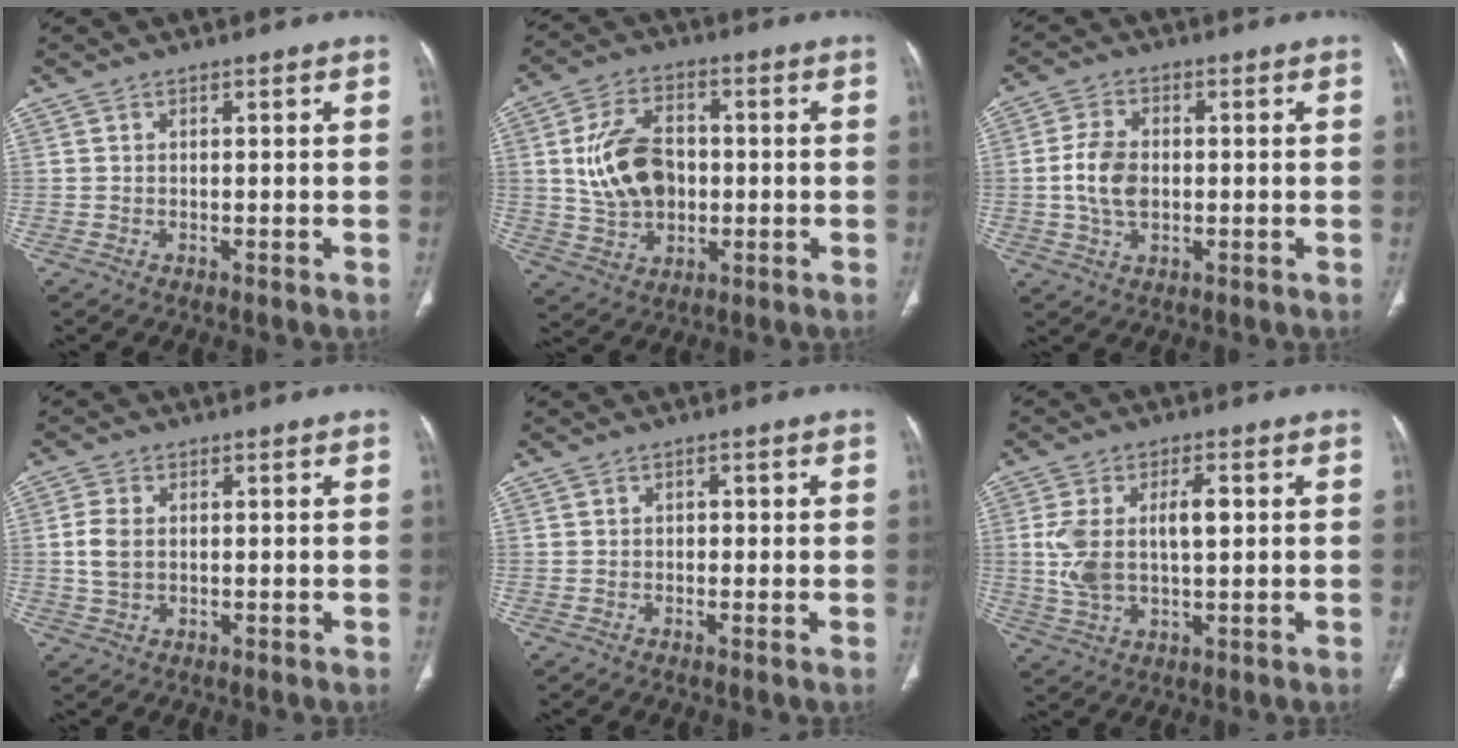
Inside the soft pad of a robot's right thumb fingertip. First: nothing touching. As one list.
[{"total": 13.3, "force": [0.3, 9.2, 9.6], "torque": [-0.153, 0.011, 0.012]}, {"total": 7.1, "force": [-0.4, 4.6, 5.4], "torque": [-0.107, 0.006, -0.007]}, {"total": 4.4, "force": [0.3, 2.9, 3.3], "torque": [-0.079, 0.003, 0.006]}, {"total": 0.9, "force": [0.0, 0.7, 0.5], "torque": [0.002, 0.002, -0.005]}, {"total": 10.4, "force": [1.2, 5.2, 8.9], "torque": [-0.183, 0.012, 0.029]}]